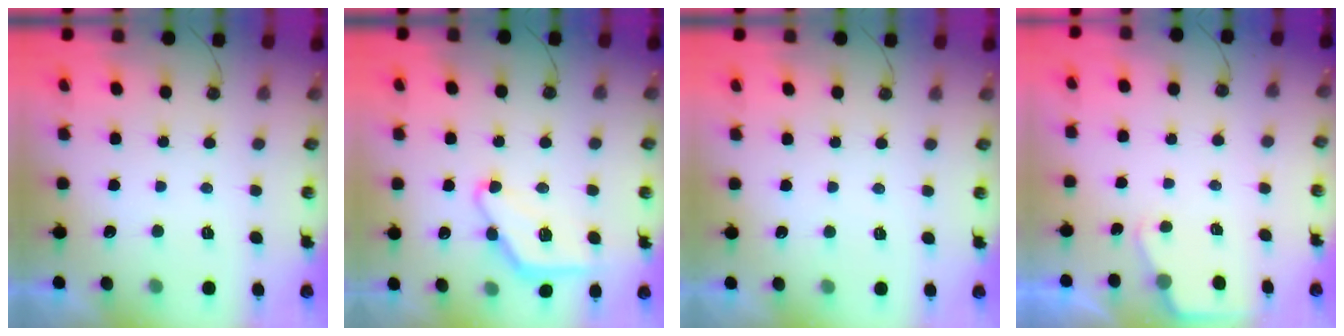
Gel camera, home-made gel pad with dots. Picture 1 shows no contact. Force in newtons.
{"total": 12.1, "press": 12.0, "slide": 0.6}
{"total": 2.8, "press": 2.8, "slide": 0.3}
{"total": 2.4, "press": 2.4, "slide": 0.3}